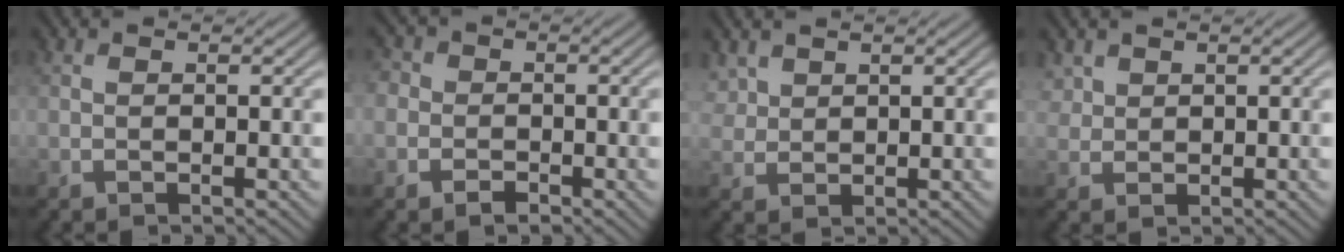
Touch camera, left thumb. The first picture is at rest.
{"total": 3.3, "force": [-0.9, 3.0, 1.1], "torque": [-0.009, 0.002, -0.042]}
{"total": 3.0, "force": [1.7, 2.0, 1.2], "torque": [-0.037, 0.002, 0.039]}
{"total": 2.5, "force": [1.3, 2.0, 0.8], "torque": [-0.026, -0.001, 0.027]}